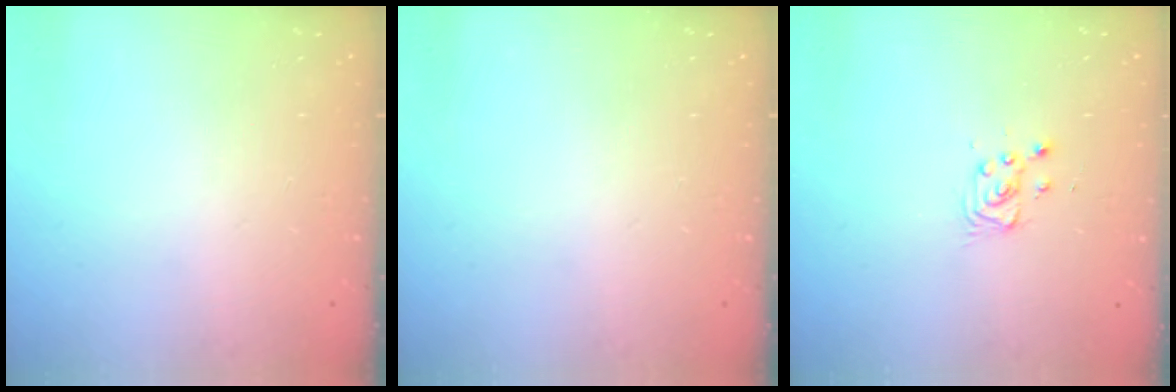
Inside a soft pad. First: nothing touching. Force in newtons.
{"total": 0.0}
{"total": 2.8, "press": 2.8, "slide": 0.4}